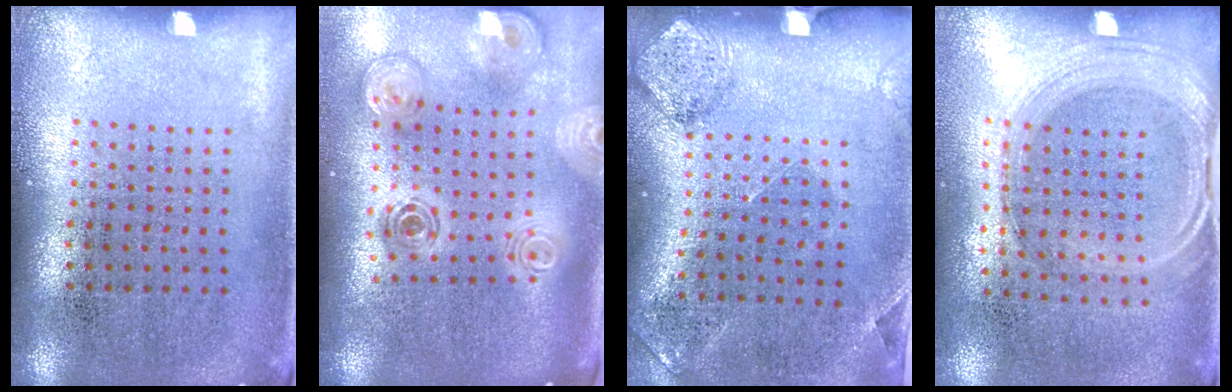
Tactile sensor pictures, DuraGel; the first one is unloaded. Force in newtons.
{"total": 1.9, "press": 1.6, "slide": 1.0}
{"total": 1.7, "press": 1.3, "slide": 1.2}
{"total": 1.5, "press": 1.3, "slide": 0.8}